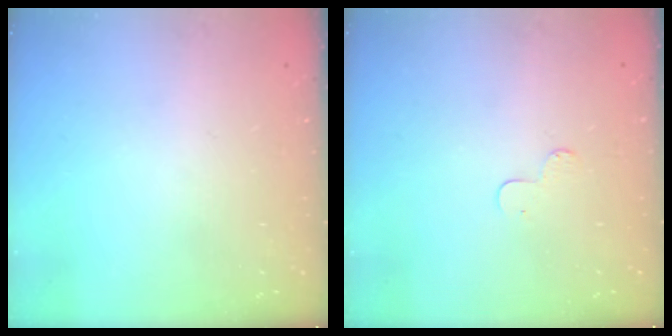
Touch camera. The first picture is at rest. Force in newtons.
{"total": 3.3, "press": 3.3, "slide": 0.3}